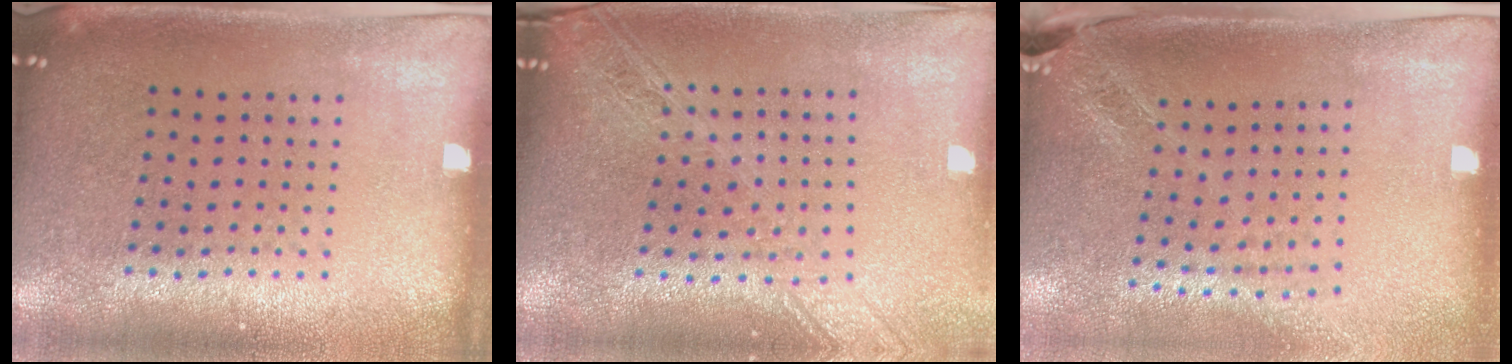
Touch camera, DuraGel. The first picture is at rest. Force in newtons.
{"total": 2.2, "press": 1.9, "slide": 1.2}
{"total": 1.8, "press": 1.5, "slide": 1.1}